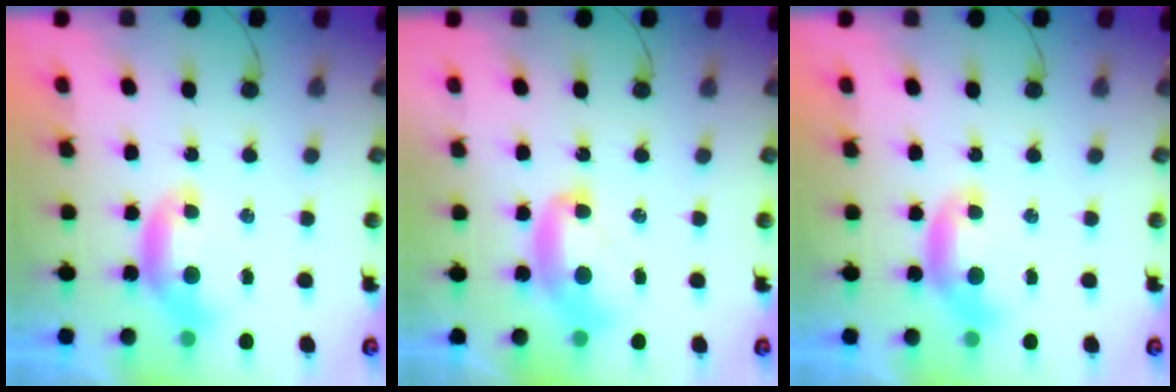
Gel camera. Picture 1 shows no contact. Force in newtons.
{"total": 2.4, "press": 2.4, "slide": 0.2}
{"total": 0.0}